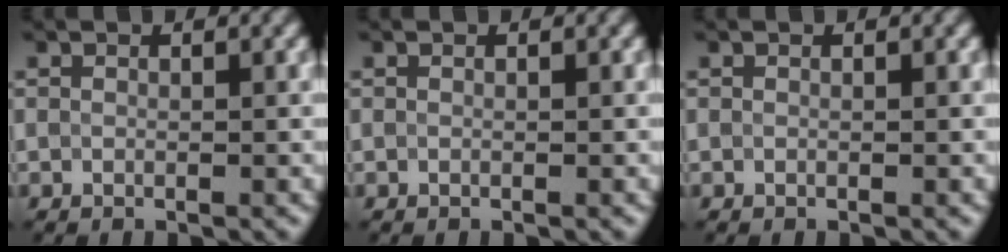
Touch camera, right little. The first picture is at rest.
{"total": 0.0}
{"total": 0.0}